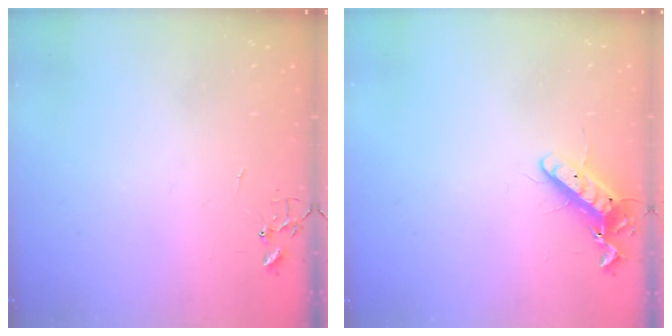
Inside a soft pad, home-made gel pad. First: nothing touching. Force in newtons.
{"total": 12.1, "press": 12.0, "slide": 1.4}